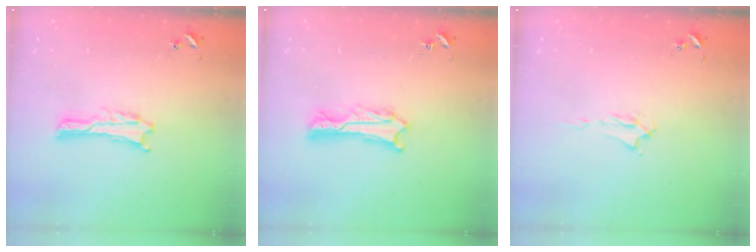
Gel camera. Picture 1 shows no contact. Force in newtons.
{"total": 2.2, "press": 2.2, "slide": 0.2}
{"total": 1.6, "press": 1.6, "slide": 0.2}